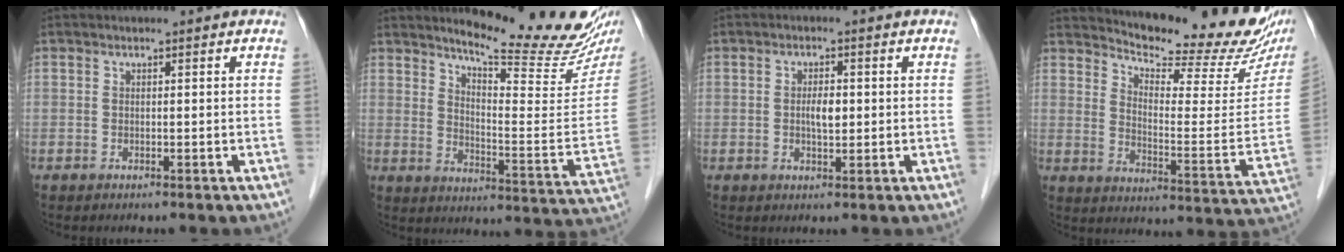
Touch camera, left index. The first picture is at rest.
{"total": 18.0, "force": [16.1, 1.3, 7.9], "torque": [-0.116, -0.090, 0.204]}
{"total": 2.6, "force": [-0.2, 1.0, 2.4], "torque": [-0.043, -0.002, -0.003]}
{"total": 19.8, "force": [18.2, 2.9, 7.4], "torque": [-0.114, -0.079, 0.229]}